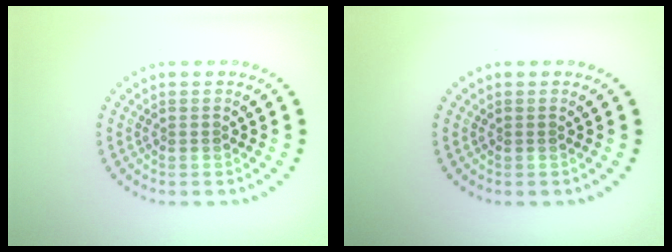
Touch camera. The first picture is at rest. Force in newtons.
{"total": 0.0}